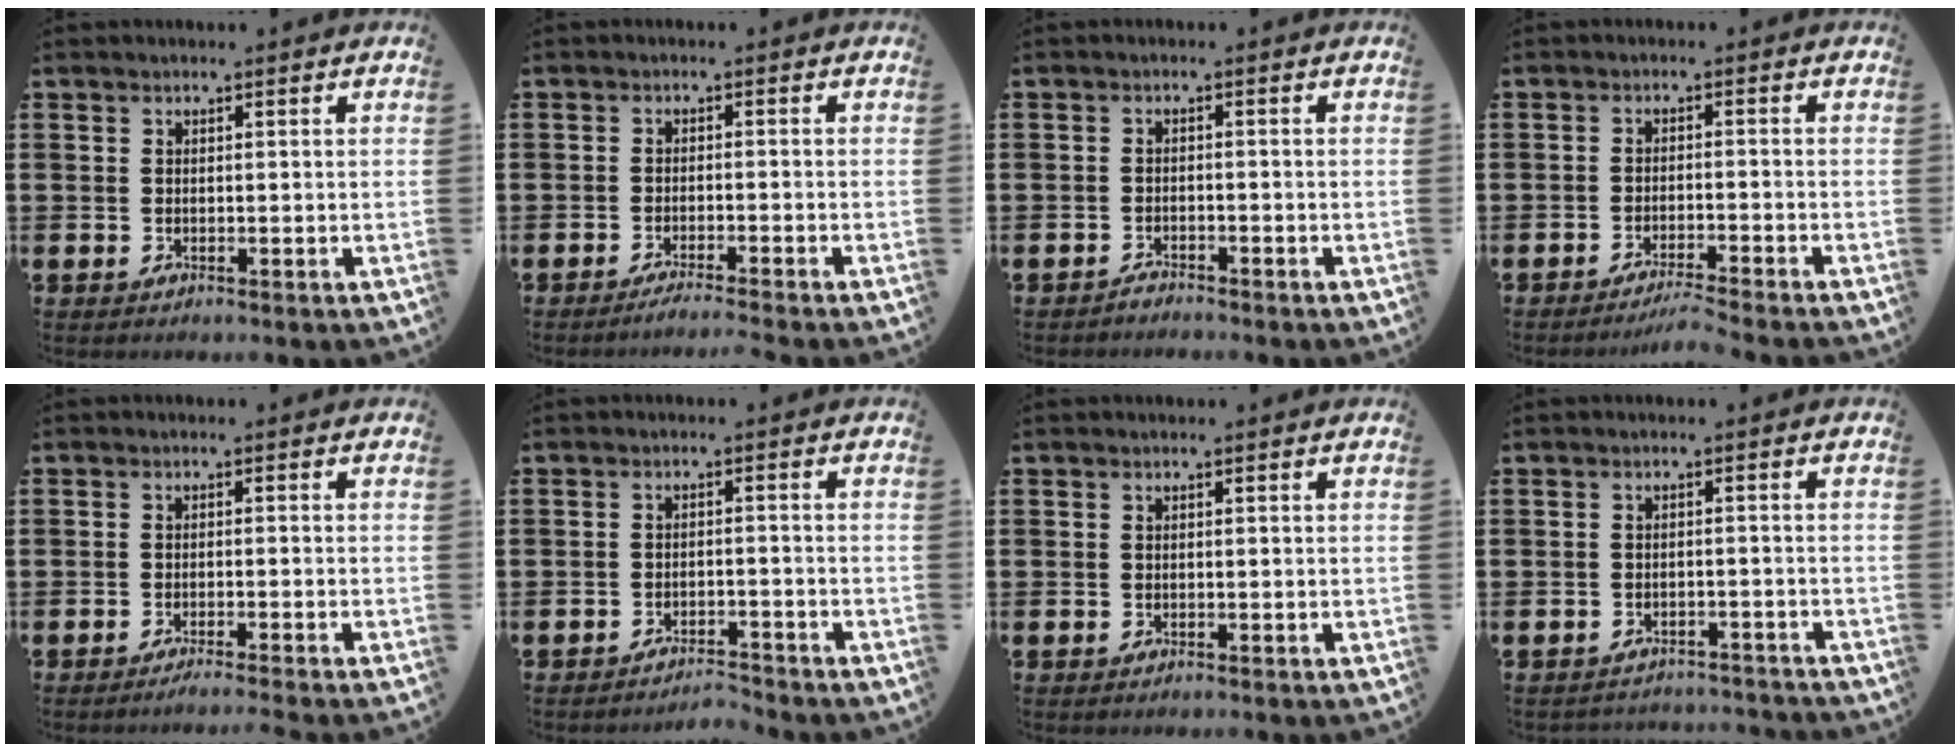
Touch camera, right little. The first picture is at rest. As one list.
[{"total": 1.5, "force": [-1.2, -0.2, 0.8], "torque": [-0.013, 0.000, -0.023]}, {"total": 1.3, "force": [-1.3, 0.0, -0.1], "torque": [0.000, 0.002, -0.027]}, {"total": 2.5, "force": [-2.3, -0.4, 0.9], "torque": [-0.013, 0.002, -0.044]}, {"total": 1.3, "force": [-1.1, -0.2, 0.6], "torque": [-0.009, 0.000, -0.022]}, {"total": 2.3, "force": [-2.3, 0.0, -0.1], "torque": [-0.004, 0.004, -0.050]}, {"total": 0.0}, {"total": 1.7, "force": [-1.7, 0.0, -0.1], "torque": [-0.004, 0.003, -0.038]}]